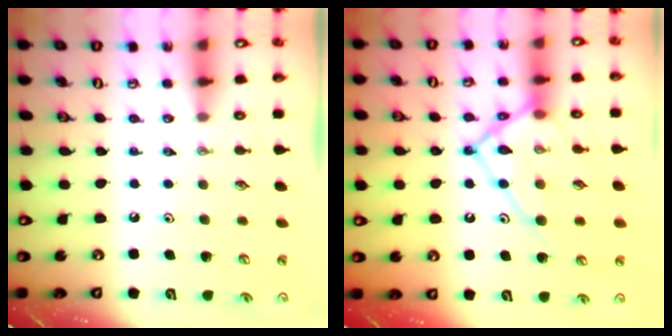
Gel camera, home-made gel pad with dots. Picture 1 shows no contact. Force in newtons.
{"total": 16.4, "press": 16.3, "slide": 1.4}